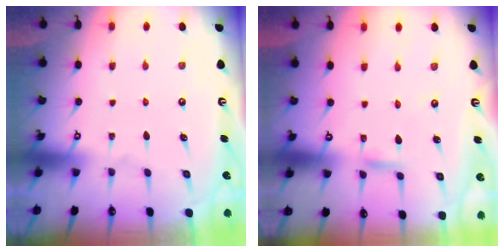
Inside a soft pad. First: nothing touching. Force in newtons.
{"total": 2.0, "press": 2.0, "slide": 0.1}